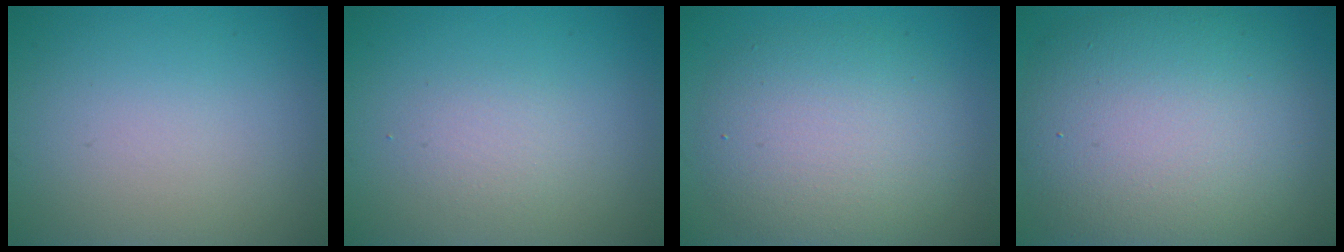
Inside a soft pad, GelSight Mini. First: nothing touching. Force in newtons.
{"total": 1.4, "press": 1.4, "slide": 0.1}
{"total": 6.3, "press": 6.3, "slide": 0.2}
{"total": 12.5, "press": 12.4, "slide": 1.2}